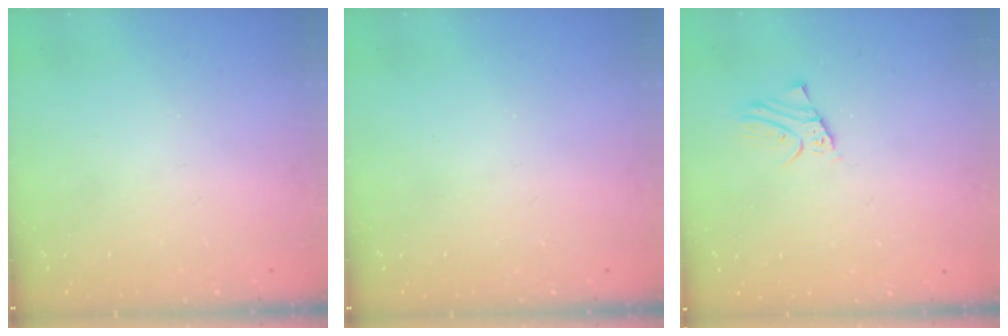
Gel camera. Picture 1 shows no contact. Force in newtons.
{"total": 0.0}
{"total": 1.9, "press": 1.9, "slide": 0.1}